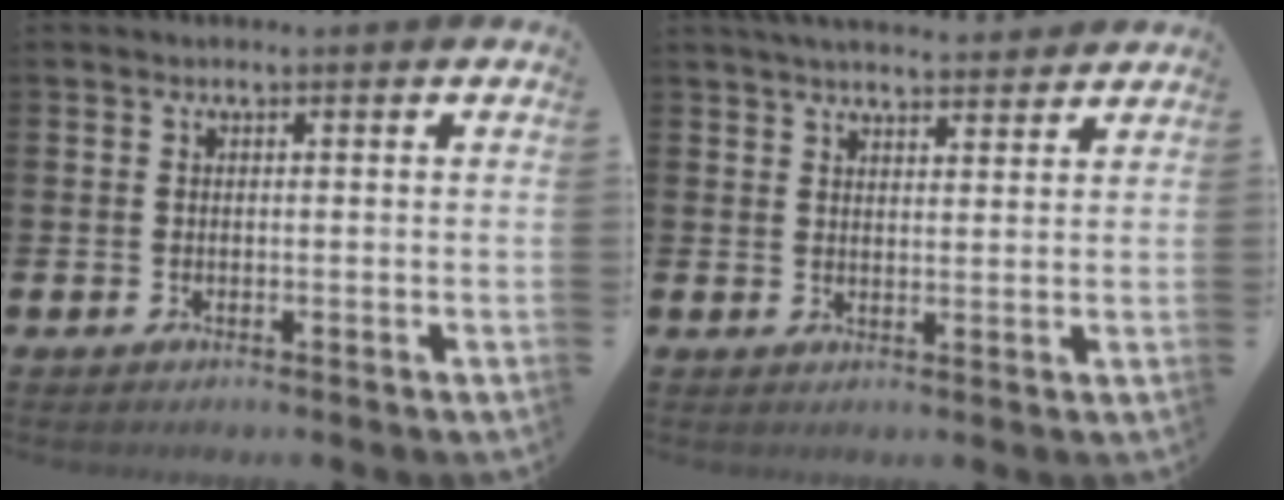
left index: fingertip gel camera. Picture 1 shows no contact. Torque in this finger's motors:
{"motor_torque": [1.07, -1.06, 0.58, 0.10]}